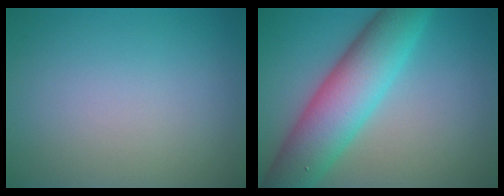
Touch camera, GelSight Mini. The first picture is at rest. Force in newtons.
{"total": 8.8, "press": 8.8, "slide": 0.2}